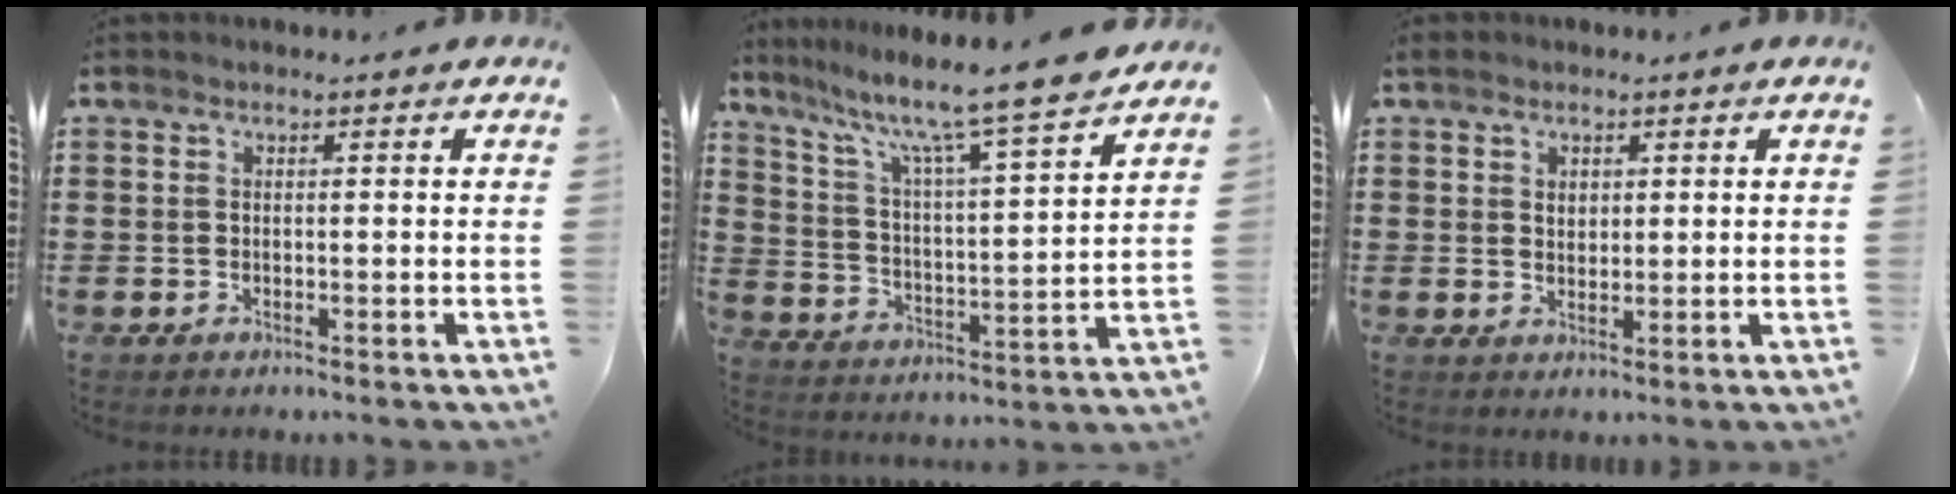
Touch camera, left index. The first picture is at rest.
{"total": 9.4, "force": [7.8, -0.6, 5.2], "torque": [-0.123, -0.059, 0.121]}
{"total": 2.1, "force": [1.1, 1.5, 0.8], "torque": [-0.012, 0.004, 0.018]}